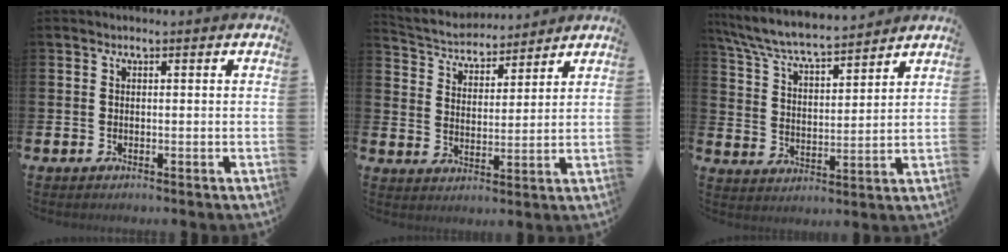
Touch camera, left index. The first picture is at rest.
{"total": 4.7, "force": [4.5, 1.3, 0.1], "torque": [-0.023, -0.036, 0.074]}
{"total": 7.4, "force": [7.0, 0.6, 2.2], "torque": [-0.070, -0.048, 0.121]}